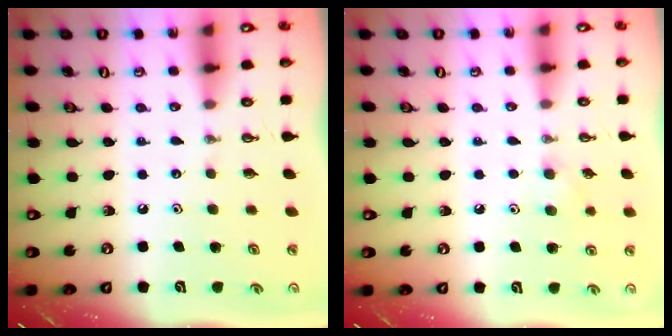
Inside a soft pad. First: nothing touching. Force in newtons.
{"total": 6.4, "press": 6.2, "slide": 1.7}